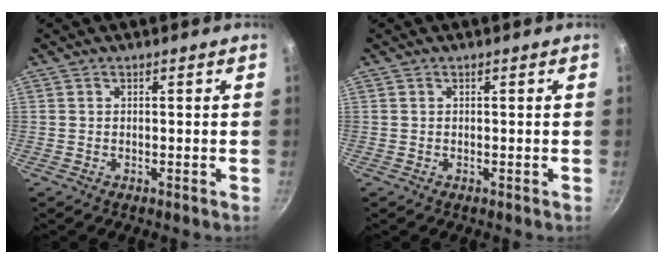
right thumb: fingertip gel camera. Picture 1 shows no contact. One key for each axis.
{"total": 0.0}